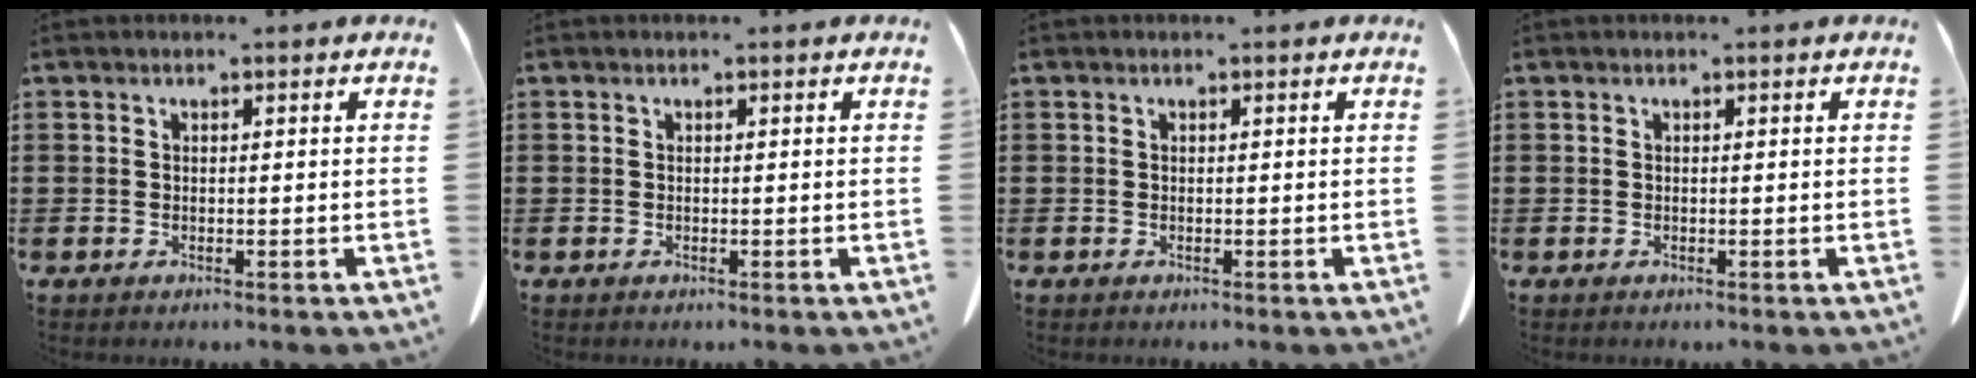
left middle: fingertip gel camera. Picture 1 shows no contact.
{"total": 0.0}
{"total": 0.0}
{"total": 0.0}